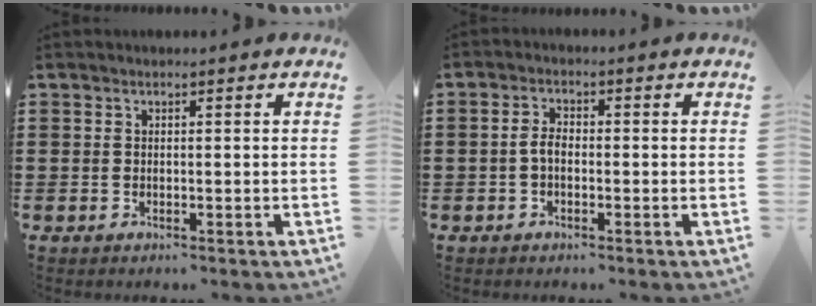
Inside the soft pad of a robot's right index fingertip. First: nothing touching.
{"total": 2.6, "force": [-0.6, 1.4, 2.1], "torque": [-0.056, -0.002, -0.018]}